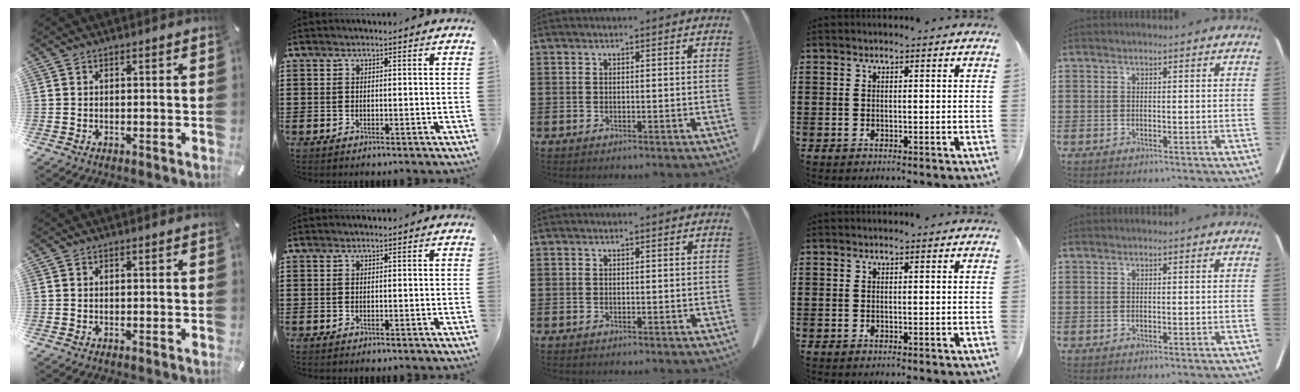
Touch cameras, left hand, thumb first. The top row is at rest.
{}